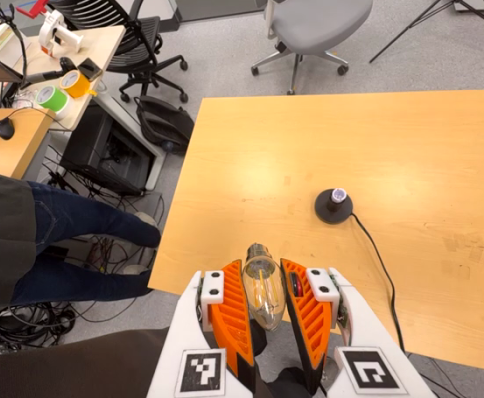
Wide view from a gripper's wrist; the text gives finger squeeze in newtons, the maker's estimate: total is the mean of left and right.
{"total": 12.7, "left": 13.6, "right": 11.8}